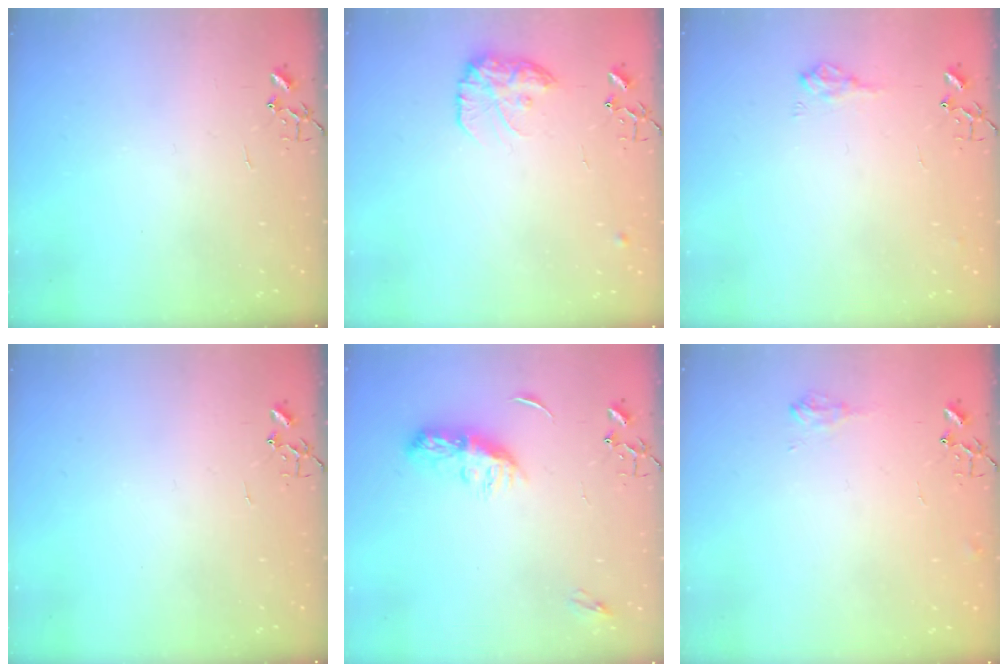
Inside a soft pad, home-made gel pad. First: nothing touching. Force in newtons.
{"total": 13.1, "press": 13.0, "slide": 0.7}
{"total": 8.8, "press": 8.7, "slide": 1.0}
{"total": 0.0}
{"total": 8.3, "press": 8.3, "slide": 0.4}
{"total": 7.2, "press": 7.1, "slide": 0.9}